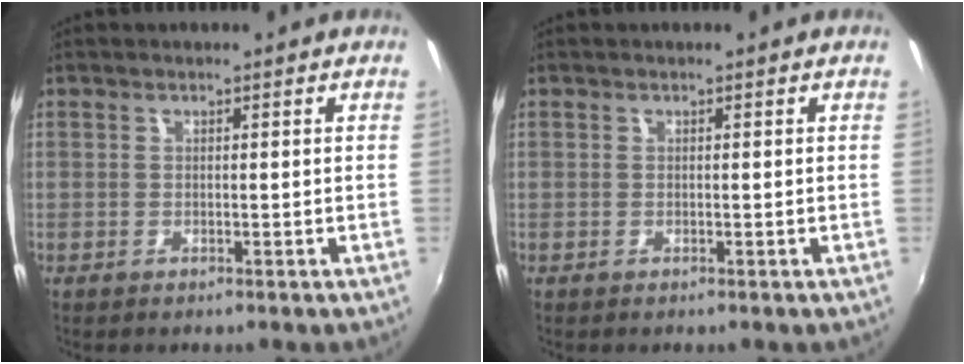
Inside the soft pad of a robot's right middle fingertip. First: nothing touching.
{"total": 0.0}